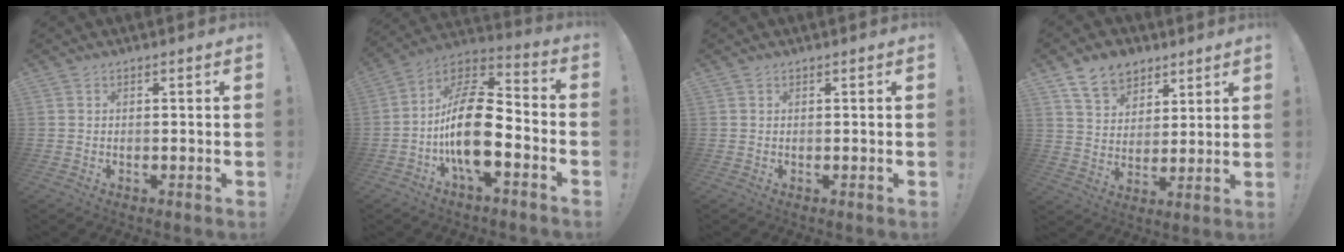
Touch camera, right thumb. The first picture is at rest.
{"total": 19.4, "force": [-4.6, 9.0, 16.5], "torque": [-0.325, 0.034, -0.072]}
{"total": 0.0}
{"total": 11.2, "force": [7.3, 7.5, 3.9], "torque": [-0.066, -0.037, 0.142]}